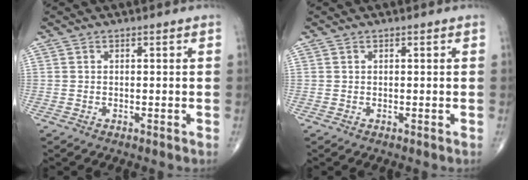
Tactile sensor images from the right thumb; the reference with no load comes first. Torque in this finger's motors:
{"motor_torque": [-0.01, 0.02, 0.02, 0.02, 0.00]}